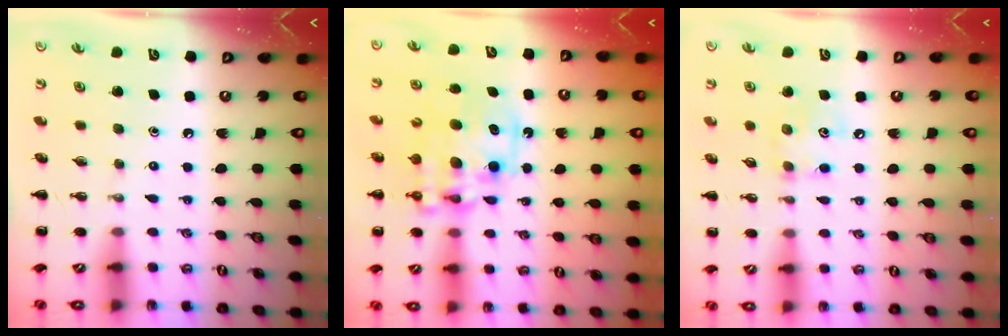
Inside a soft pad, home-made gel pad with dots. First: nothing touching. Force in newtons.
{"total": 12.7, "press": 12.4, "slide": 3.0}
{"total": 5.7, "press": 5.7, "slide": 0.4}